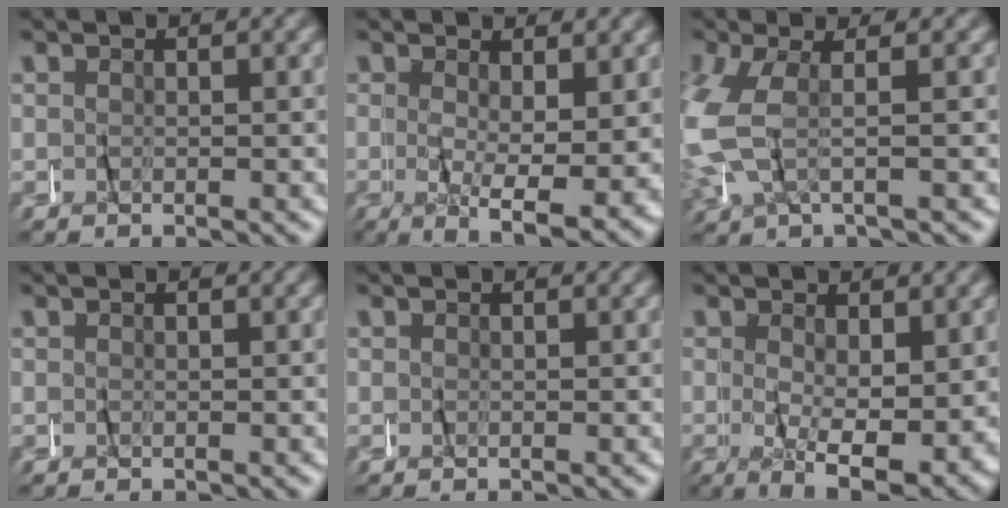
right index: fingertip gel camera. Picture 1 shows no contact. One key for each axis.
{"total": 6.2, "fx": -0.8, "fy": 1.9, "fz": 5.8, "tx": -0.089, "ty": -0.022, "tz": -0.006}
{"total": 3.9, "fx": -0.2, "fy": 2.3, "fz": 3.1, "tx": -0.105, "ty": -0.001, "tz": -0.003}
{"total": 0.0}
{"total": 0.0}
{"total": 6.3, "fx": -1.0, "fy": 2.1, "fz": 5.8, "tx": -0.083, "ty": -0.023, "tz": -0.009}